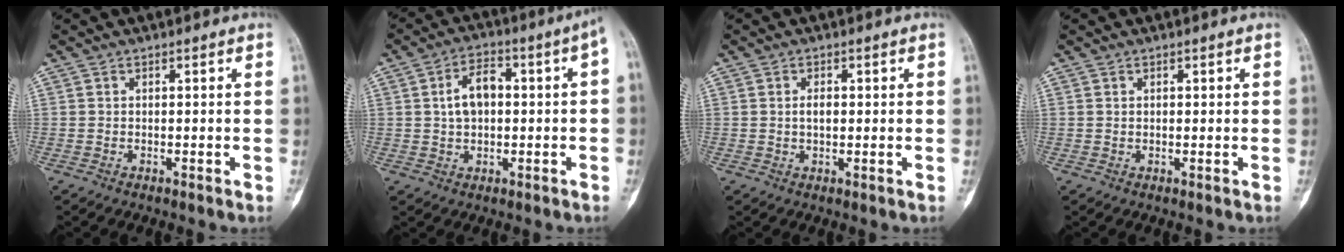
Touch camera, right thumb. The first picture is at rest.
{"total": 9.0, "force": [0.5, 4.5, 7.8], "torque": [-0.113, 0.039, 0.010]}
{"total": 2.1, "force": [0.2, 1.3, 1.6], "torque": [-0.023, 0.007, 0.003]}
{"total": 0.5, "force": [0.2, 0.4, 0.4], "torque": [-0.001, 0.004, 0.003]}